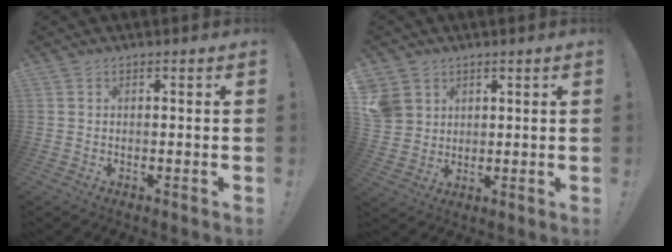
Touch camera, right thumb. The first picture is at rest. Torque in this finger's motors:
{"motor_torque": [1.58, 1.59, 0.37, 0.27, 0.05]}